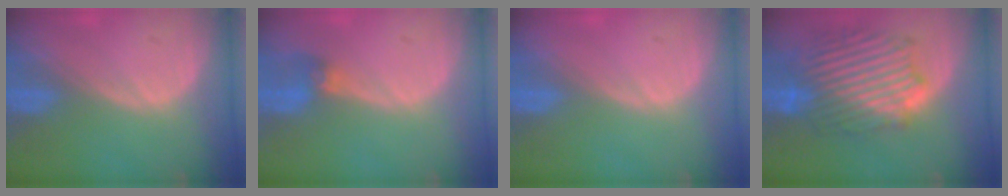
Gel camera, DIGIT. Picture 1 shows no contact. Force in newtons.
{"total": 2.8, "press": 2.6, "slide": 1.1}
{"total": 0.0}
{"total": 11.3, "press": 11.2, "slide": 0.6}